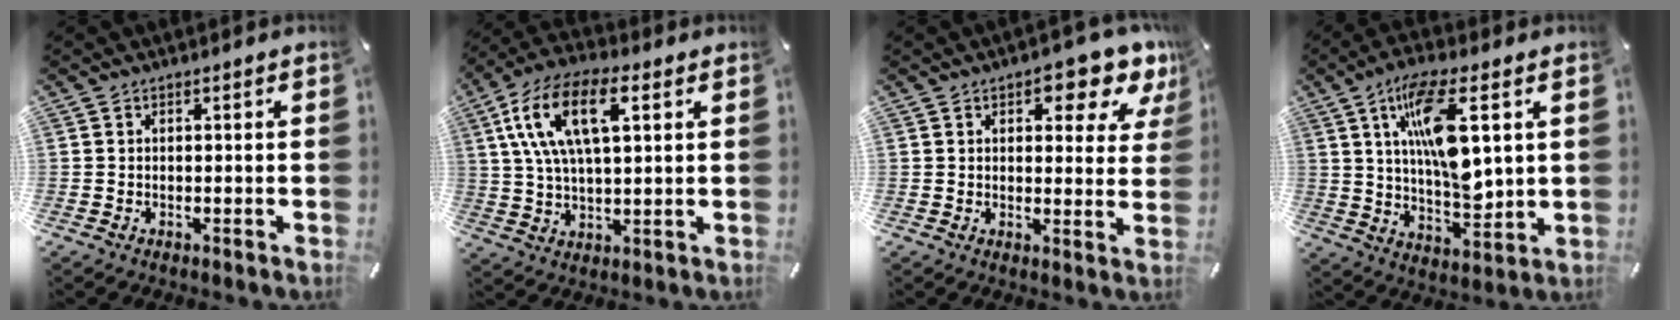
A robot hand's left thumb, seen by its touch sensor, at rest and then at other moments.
{"total": 14.6, "force": [5.5, 7.0, 11.6], "torque": [-0.257, 0.009, 0.095]}
{"total": 8.7, "force": [5.4, 4.1, 5.5], "torque": [-0.056, -0.033, 0.084]}
{"total": 16.0, "force": [5.2, 6.5, 13.7], "torque": [-0.249, -0.012, 0.085]}